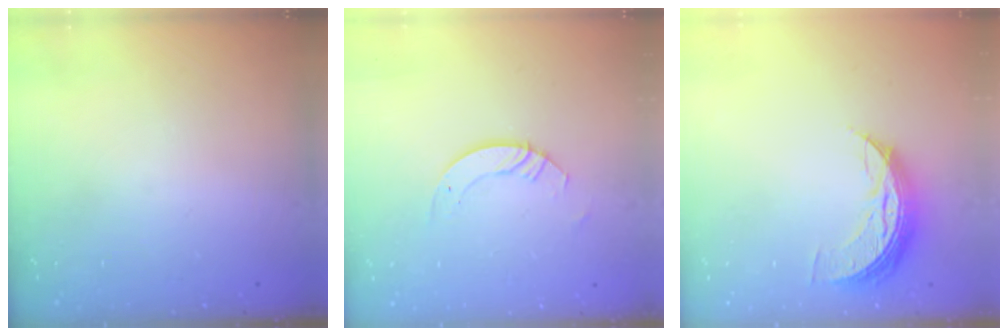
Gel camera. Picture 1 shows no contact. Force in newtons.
{"total": 3.7, "press": 3.7, "slide": 0.3}
{"total": 8.3, "press": 8.3, "slide": 0.5}